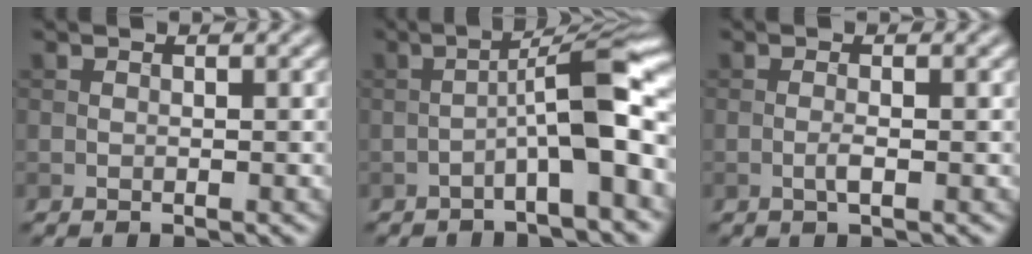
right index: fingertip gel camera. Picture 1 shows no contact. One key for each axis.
{"total": 7.0, "fx": -2.4, "fy": 0.9, "fz": 6.5, "tx": -0.097, "ty": 0.033, "tz": -0.045}
{"total": 1.2, "fx": -0.4, "fy": 0.2, "fz": 1.1, "tx": -0.023, "ty": 0.000, "tz": -0.010}